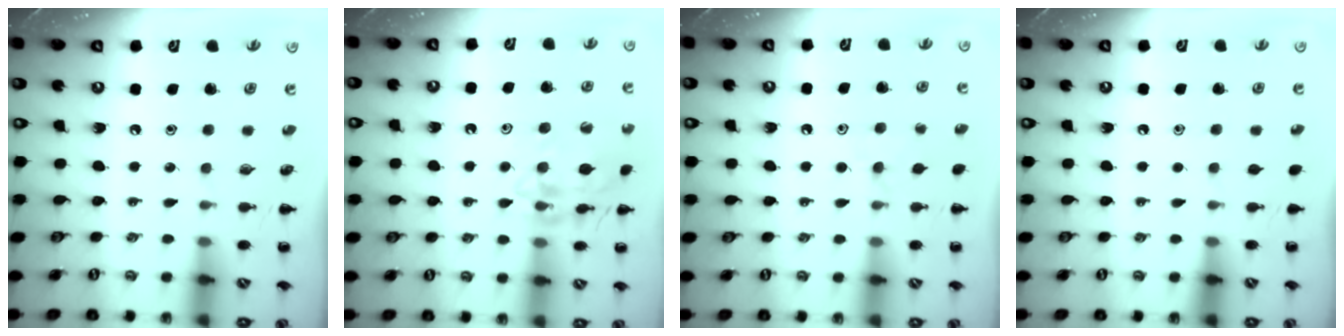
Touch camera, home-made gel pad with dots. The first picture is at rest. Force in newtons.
{"total": 14.1, "press": 14.1, "slide": 1.0}
{"total": 5.7, "press": 5.4, "slide": 1.9}
{"total": 0.6, "press": 0.6, "slide": 0.1}